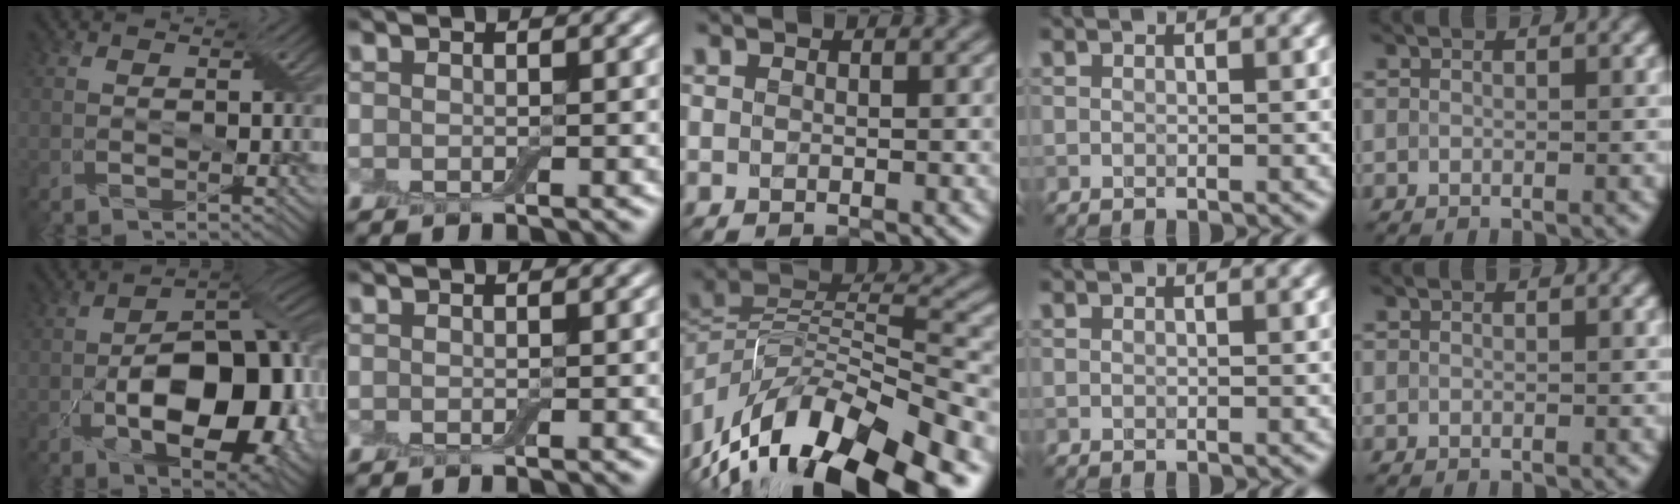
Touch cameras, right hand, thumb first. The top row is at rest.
{"thumb": {"total": 16.1, "force": [-4.3, 8.3, 13.2], "torque": [-0.183, -0.015, -0.064]}, "middle": {"total": 14.4, "force": [-8.7, 5.7, 9.9], "torque": [-0.193, 0.008, -0.147]}}